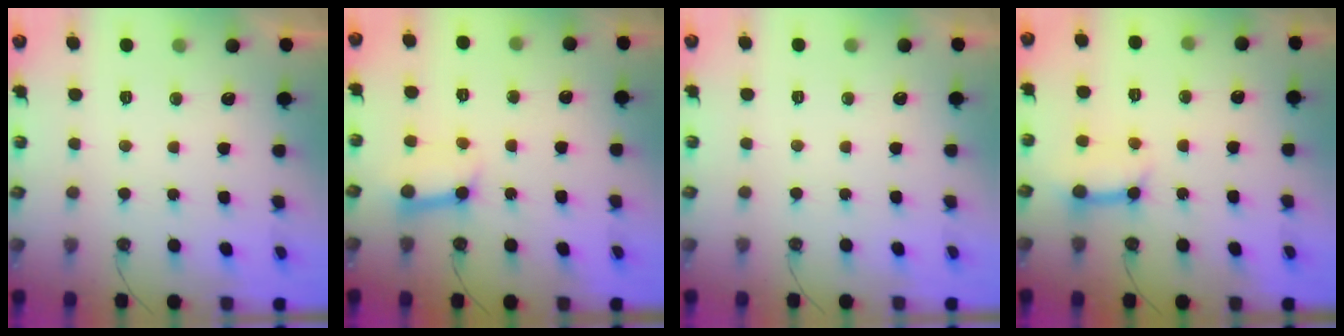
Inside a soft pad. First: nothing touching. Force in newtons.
{"total": 8.2, "press": 8.1, "slide": 0.9}
{"total": 0.0}
{"total": 9.7, "press": 9.6, "slide": 1.0}